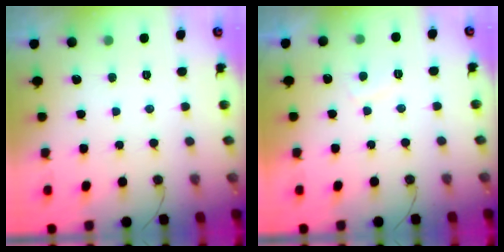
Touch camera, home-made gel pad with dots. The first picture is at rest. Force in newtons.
{"total": 1.8, "press": 1.6, "slide": 0.6}